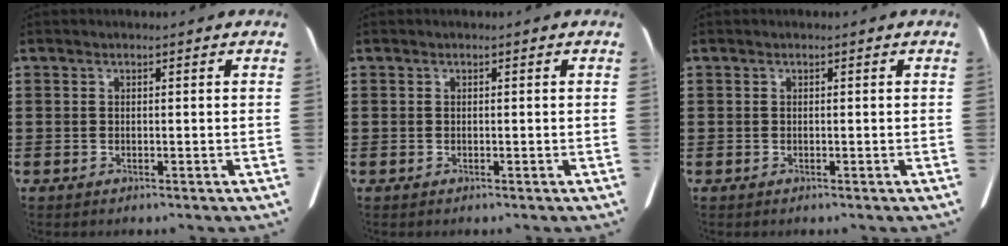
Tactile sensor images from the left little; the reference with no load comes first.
{"total": 0.0}
{"total": 0.0}